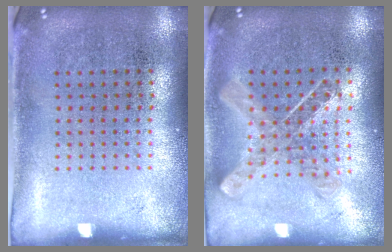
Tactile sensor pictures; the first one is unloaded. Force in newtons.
{"total": 1.0, "press": 1.0, "slide": 0.1}